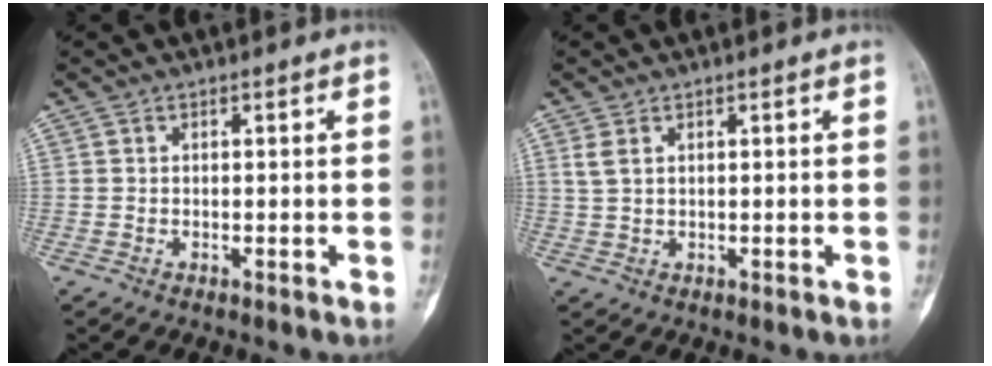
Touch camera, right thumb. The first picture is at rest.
{"total": 2.1, "force": [1.0, 1.1, 1.5], "torque": [-0.035, 0.005, 0.029]}